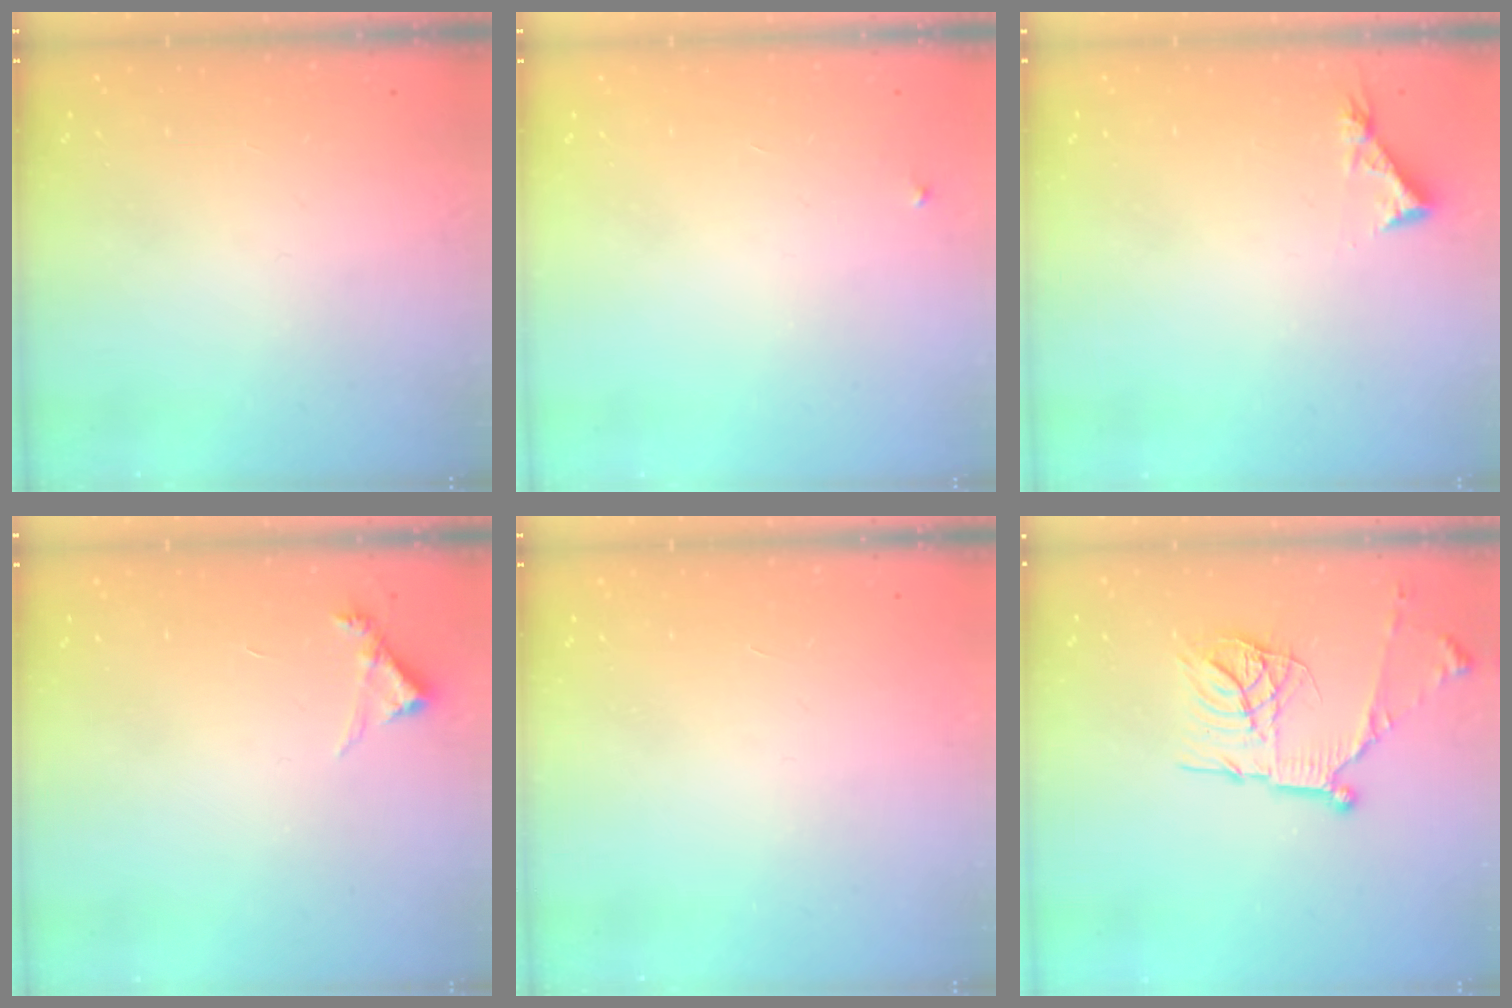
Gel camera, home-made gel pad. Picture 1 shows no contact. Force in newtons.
{"total": 2.1, "press": 2.1, "slide": 0.1}
{"total": 3.8, "press": 3.7, "slide": 0.4}
{"total": 5.0, "press": 5.0, "slide": 0.5}
{"total": 1.5, "press": 1.5, "slide": 0.1}
{"total": 17.9, "press": 17.8, "slide": 1.6}